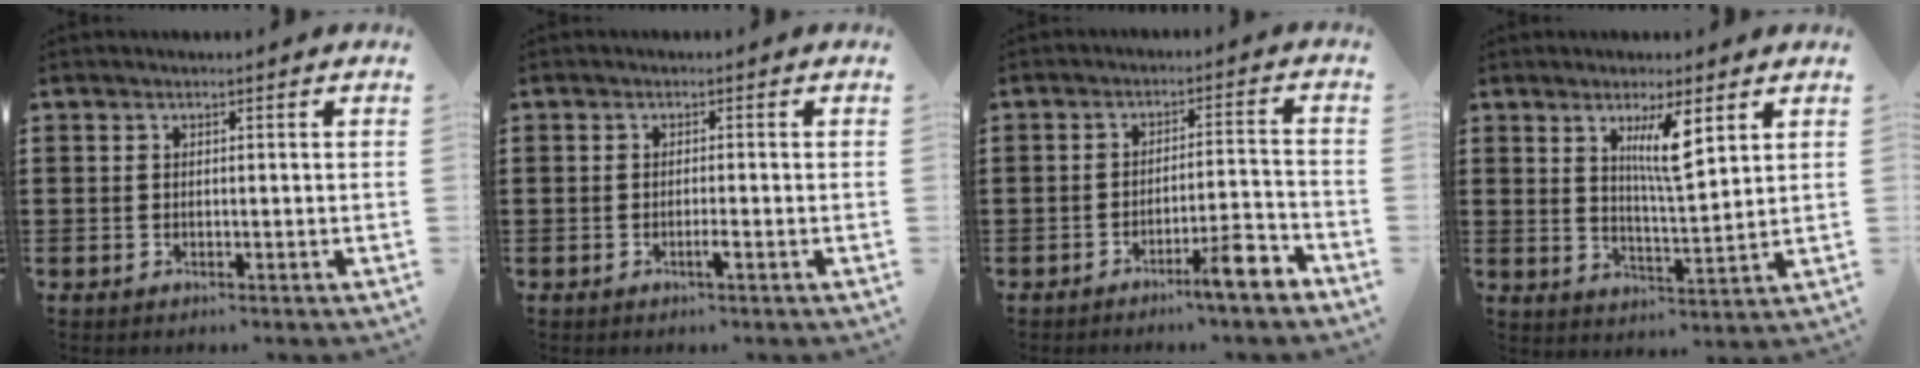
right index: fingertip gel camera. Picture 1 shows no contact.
{"total": 1.4, "force": [-0.8, 0.0, 1.2], "torque": [-0.021, -0.003, -0.013]}
{"total": 5.9, "force": [-4.1, 0.4, 4.2], "torque": [-0.064, -0.004, -0.072]}
{"total": 6.7, "force": [3.3, 1.3, 5.8], "torque": [-0.105, -0.003, 0.050]}